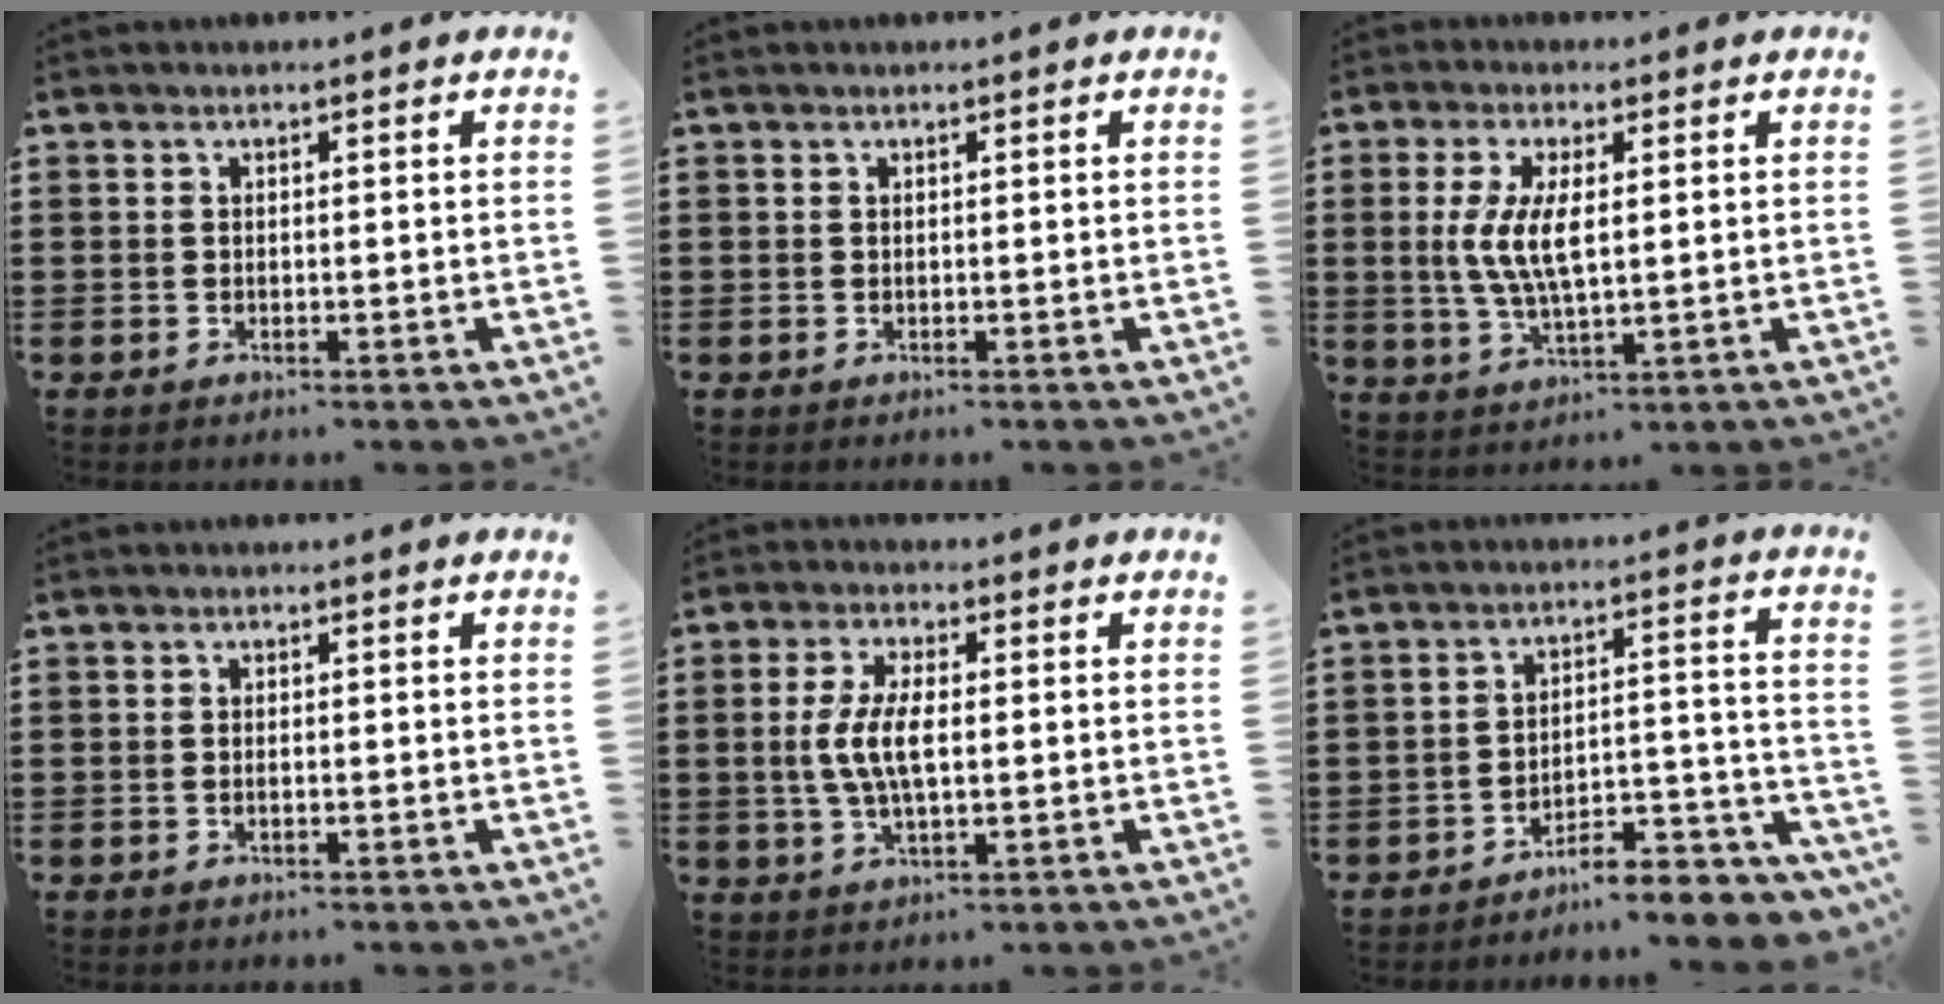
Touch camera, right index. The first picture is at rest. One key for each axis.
{"total": 0.0}
{"total": 6.7, "fx": 0.7, "fy": 2.3, "fz": 6.2, "tx": -0.142, "ty": -0.002, "tz": 0.005}
{"total": 0.5, "fx": -0.2, "fy": 0.2, "fz": 0.5, "tx": -0.010, "ty": -0.003, "tz": -0.003}
{"total": 6.4, "fx": -0.1, "fy": 2.3, "fz": 6.0, "tx": -0.139, "ty": -0.004, "tz": -0.012}
{"total": 6.3, "fx": -6.0, "fy": 0.9, "fz": 1.8, "tx": -0.023, "ty": 0.010, "tz": -0.117}